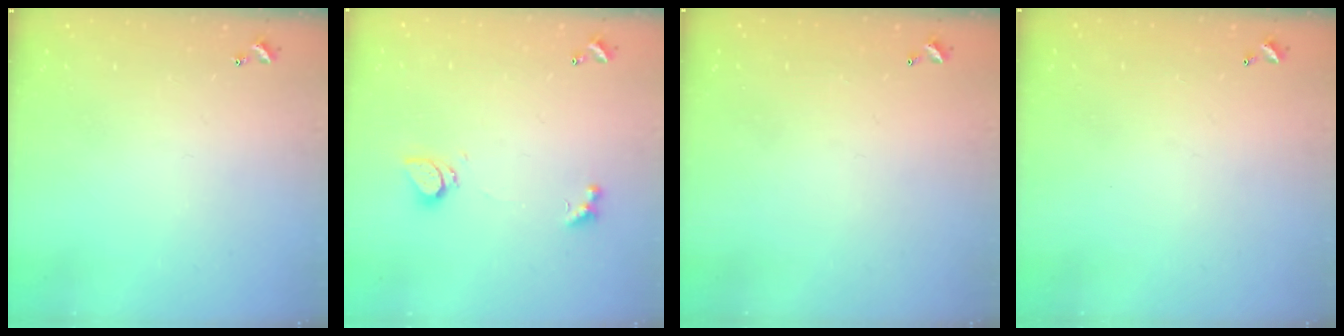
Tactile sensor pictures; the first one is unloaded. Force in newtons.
{"total": 1.0, "press": 0.9, "slide": 0.4}
{"total": 2.8, "press": 2.8, "slide": 0.1}
{"total": 2.9, "press": 2.9, "slide": 0.1}